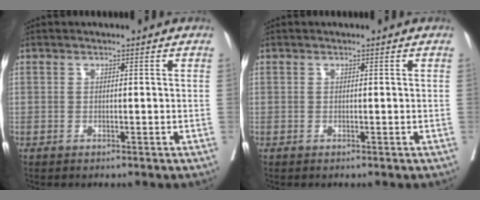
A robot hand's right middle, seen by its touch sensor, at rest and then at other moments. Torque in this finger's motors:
{"motor_torque": [0.00, 0.00, 0.00, 0.00]}